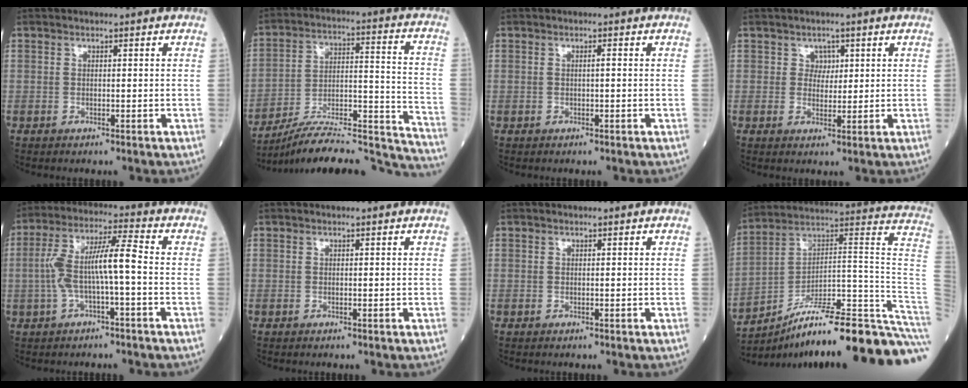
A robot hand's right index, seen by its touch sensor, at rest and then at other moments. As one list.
[{"total": 24.7, "force": [-23.4, 1.9, 7.7], "torque": [-0.074, 0.027, -0.346]}, {"total": 0.7, "force": [0.1, 0.0, 0.7], "torque": [-0.014, 0.000, 0.001]}, {"total": 2.1, "force": [0.9, 1.8, 0.8], "torque": [-0.002, -0.002, 0.011]}, {"total": 8.9, "force": [-1.1, 0.9, 8.8], "torque": [-0.176, 0.031, -0.024]}, {"total": 0.0}, {"total": 0.0}, {"total": 27.8, "force": [-21.2, 0.6, 17.9], "torque": [-0.138, 0.040, -0.317]}]